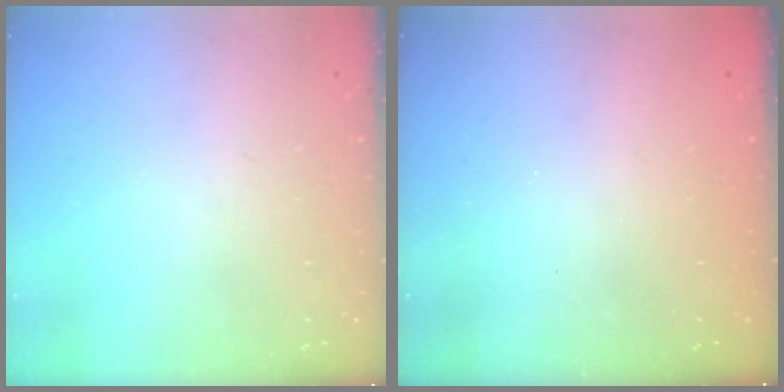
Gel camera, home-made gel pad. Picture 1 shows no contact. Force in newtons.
{"total": 2.4, "press": 2.3, "slide": 0.8}